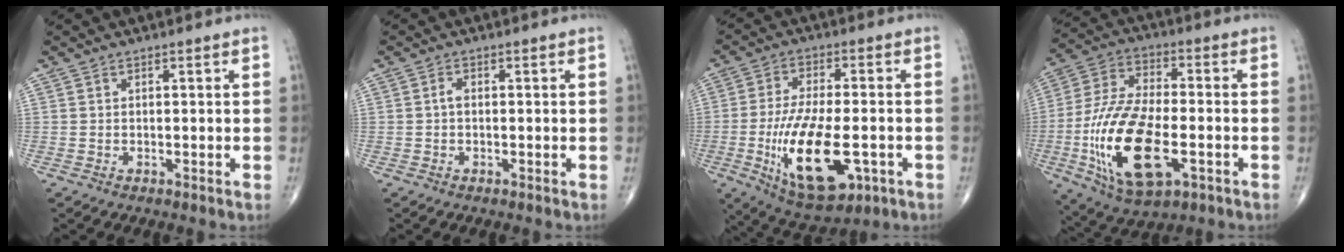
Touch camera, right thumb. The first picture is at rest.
{"total": 1.1, "force": [-0.1, 0.6, 0.9], "torque": [-0.015, 0.002, -0.006]}
{"total": 17.8, "force": [-4.8, 7.6, 15.3], "torque": [-0.275, -0.001, -0.065]}
{"total": 20.7, "force": [-5.5, 9.5, 17.5], "torque": [-0.352, 0.011, -0.090]}